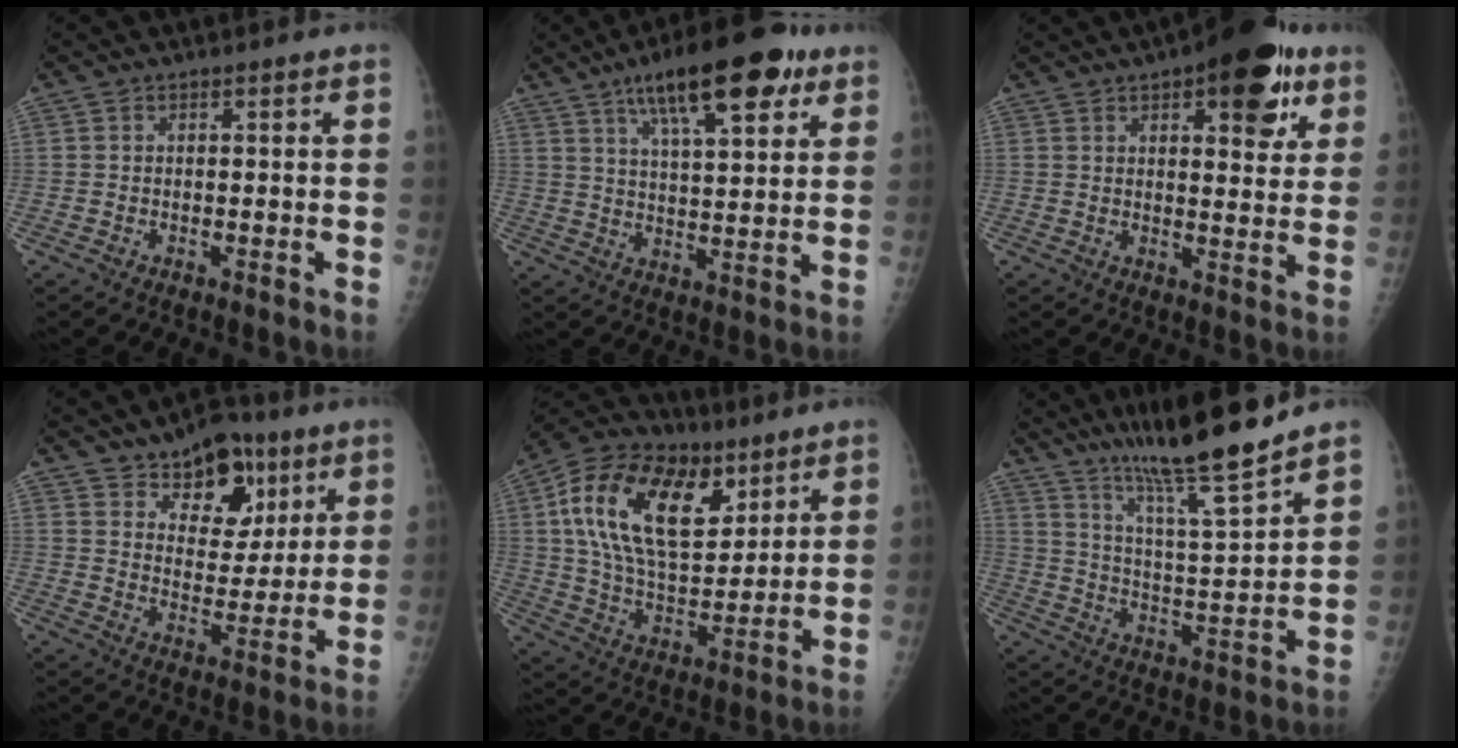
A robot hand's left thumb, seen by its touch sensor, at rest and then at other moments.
{"total": 16.9, "force": [9.5, 5.5, 12.8], "torque": [-0.173, -0.024, 0.149]}
{"total": 14.5, "force": [7.5, 6.0, 10.9], "torque": [-0.100, -0.022, 0.096]}
{"total": 13.5, "force": [8.0, 8.2, 7.2], "torque": [-0.059, -0.042, 0.126]}
{"total": 23.5, "force": [9.6, 13.4, 16.8], "torque": [-0.277, -0.021, 0.167]}
{"total": 15.9, "force": [12.9, 0.3, 9.4], "torque": [-0.145, -0.074, 0.223]}